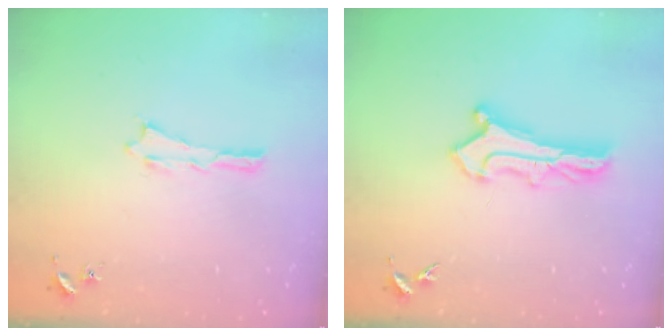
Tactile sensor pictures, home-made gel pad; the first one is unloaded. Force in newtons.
{"total": 2.9, "press": 2.9, "slide": 0.3}